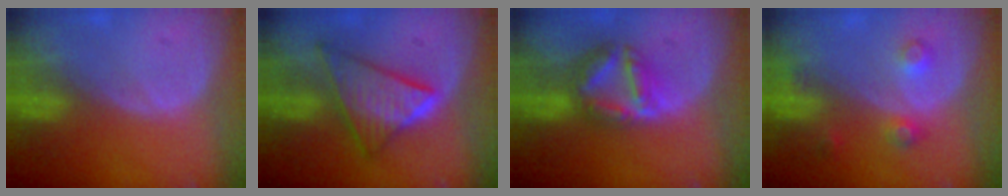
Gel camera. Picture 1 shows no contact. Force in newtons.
{"total": 8.8, "press": 8.7, "slide": 0.6}
{"total": 8.0, "press": 6.9, "slide": 4.0}
{"total": 3.5, "press": 3.2, "slide": 1.6}